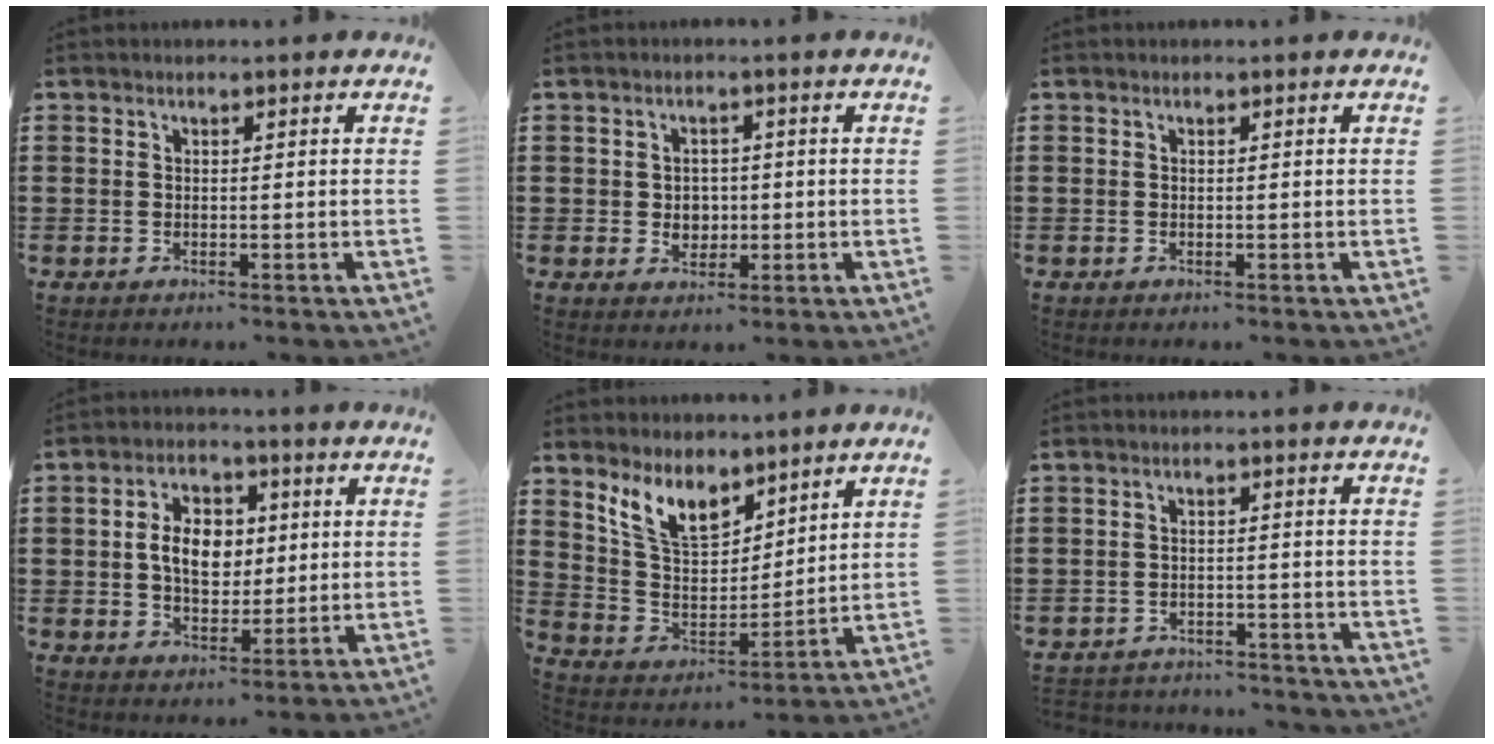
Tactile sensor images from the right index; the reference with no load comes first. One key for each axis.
{"total": 2.8, "fx": 0.0, "fy": 2.6, "fz": 0.9, "tx": -0.020, "ty": 0.006, "tz": -0.005}
{"total": 0.0}
{"total": 7.1, "fx": 0.6, "fy": 5.0, "fz": 5.0, "tx": -0.102, "ty": 0.009, "tz": 0.002}
{"total": 8.6, "fx": 6.4, "fy": 4.2, "fz": 4.1, "tx": -0.109, "ty": -0.016, "tz": 0.122}
{"total": 3.0, "fx": -2.9, "fy": 0.3, "fz": 0.0, "tx": -0.007, "ty": -0.001, "tz": -0.063}